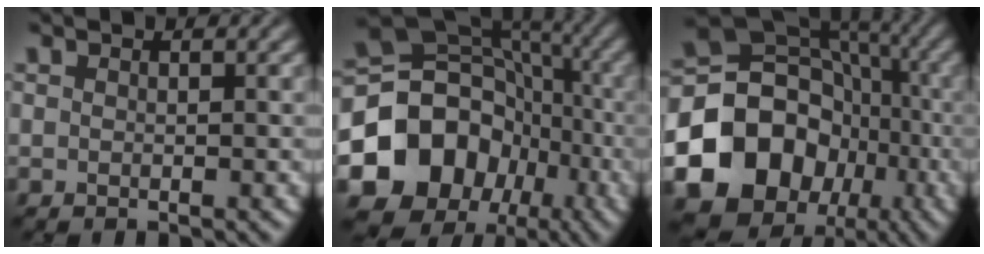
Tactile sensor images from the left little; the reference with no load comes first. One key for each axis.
{"total": 13.5, "fx": -4.3, "fy": 11.3, "fz": 6.1, "tx": -0.137, "ty": -0.012, "tz": -0.079}
{"total": 18.5, "fx": -6.1, "fy": 15.8, "fz": 7.6, "tx": -0.142, "ty": -0.021, "tz": -0.119}